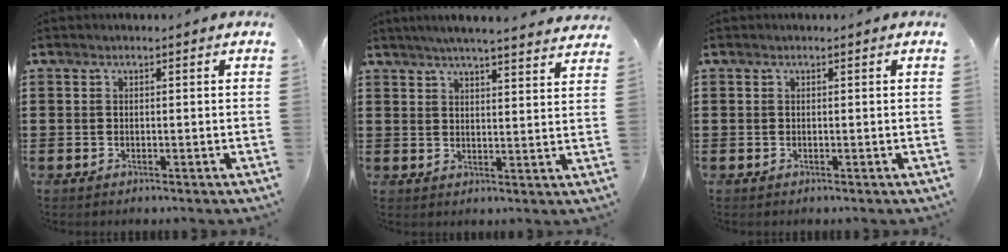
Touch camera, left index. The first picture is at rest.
{"total": 4.6, "force": [4.4, -0.4, 1.3], "torque": [-0.041, -0.019, 0.077]}
{"total": 0.0}